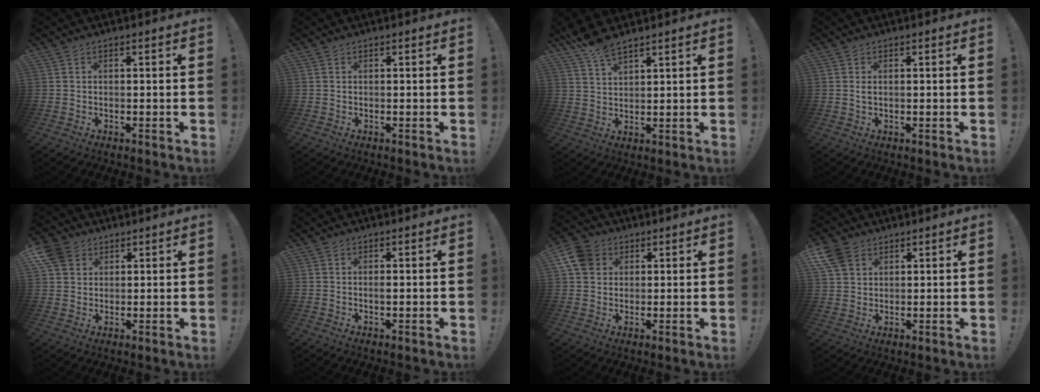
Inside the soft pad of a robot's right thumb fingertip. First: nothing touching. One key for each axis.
{"total": 0.0}
{"total": 6.3, "fx": 5.4, "fy": 1.5, "fz": 2.9, "tx": -0.053, "ty": -0.034, "tz": 0.101}
{"total": 1.0, "fx": 0.1, "fy": 0.5, "fz": 0.9, "tx": -0.014, "ty": 0.000, "tz": 0.001}
{"total": 6.8, "fx": 3.4, "fy": 5.4, "fz": 2.2, "tx": -0.047, "ty": -0.016, "tz": 0.068}
{"total": 0.7, "fx": -0.1, "fy": 0.1, "fz": 0.7, "tx": -0.005, "ty": -0.003, "tz": -0.004}
{"total": 8.6, "fx": 3.3, "fy": 7.3, "fz": 3.3, "tx": -0.067, "ty": -0.009, "tz": 0.069}
{"total": 6.6, "fx": 3.9, "fy": 4.7, "fz": 2.7, "tx": -0.059, "ty": -0.015, "tz": 0.077}